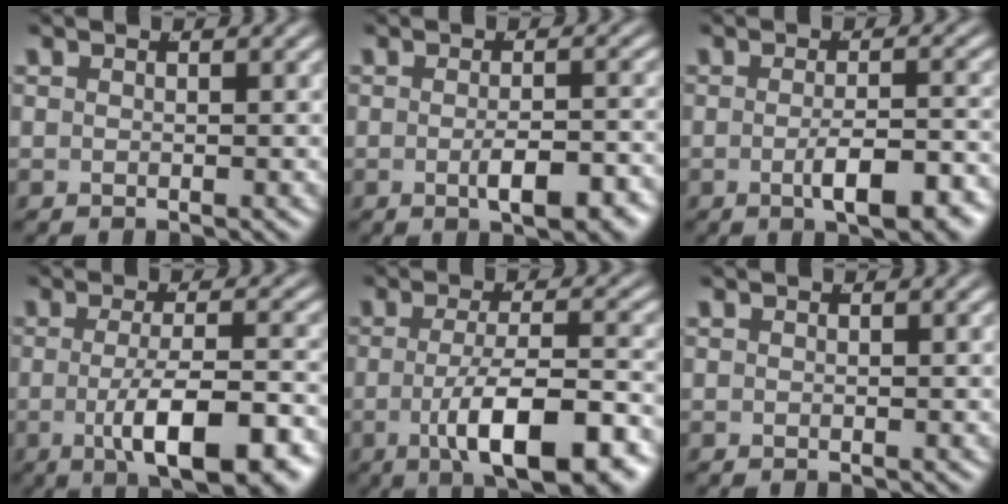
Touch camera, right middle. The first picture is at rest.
{"total": 3.4, "force": [-1.9, 0.7, 2.7], "torque": [-0.034, -0.004, -0.030]}
{"total": 4.3, "force": [-2.5, 0.9, 3.5], "torque": [-0.050, -0.009, -0.035]}
{"total": 7.8, "force": [-2.9, 2.2, 6.9], "torque": [-0.105, -0.021, -0.030]}
{"total": 8.5, "force": [-3.3, 2.7, 7.4], "torque": [-0.110, -0.023, -0.035]}
{"total": 0.0}